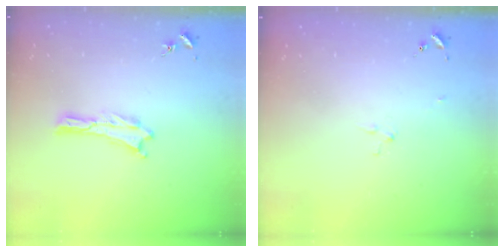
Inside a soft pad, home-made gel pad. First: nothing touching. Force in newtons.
{"total": 2.9, "press": 2.9, "slide": 0.3}